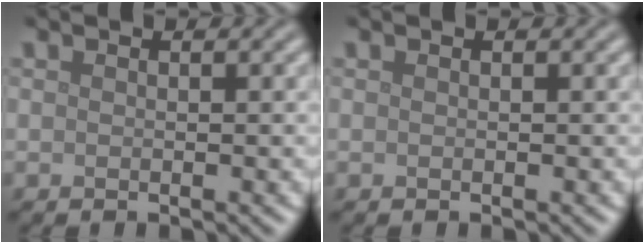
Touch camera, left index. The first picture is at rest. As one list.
[{"total": 0.0}]